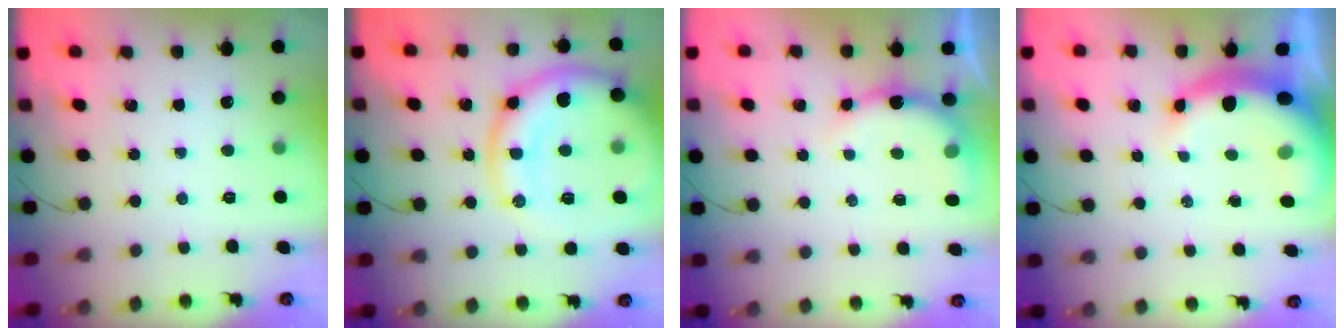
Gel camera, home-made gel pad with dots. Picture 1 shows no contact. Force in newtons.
{"total": 18.3, "press": 18.2, "slide": 2.2}
{"total": 8.2, "press": 8.2, "slide": 0.4}
{"total": 9.9, "press": 9.7, "slide": 1.9}